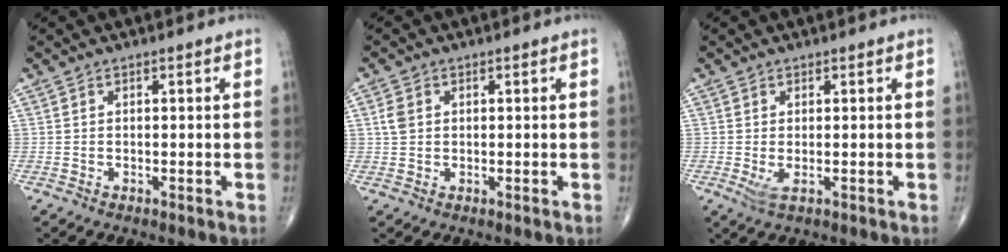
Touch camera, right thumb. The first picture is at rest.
{"total": 2.6, "force": [0.6, 2.1, 1.6], "torque": [-0.032, 0.004, 0.011]}
{"total": 2.0, "force": [-0.3, 0.7, 1.8], "torque": [-0.040, -0.007, -0.001]}